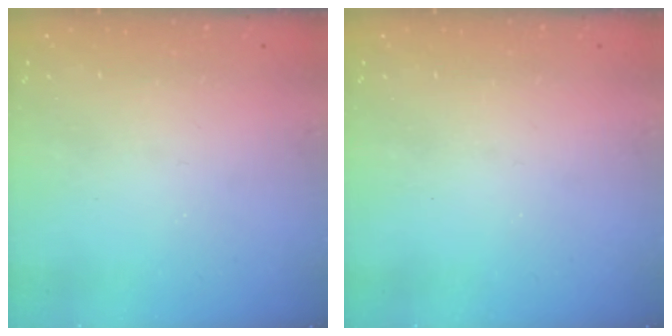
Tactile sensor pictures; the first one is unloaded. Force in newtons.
{"total": 0.0}